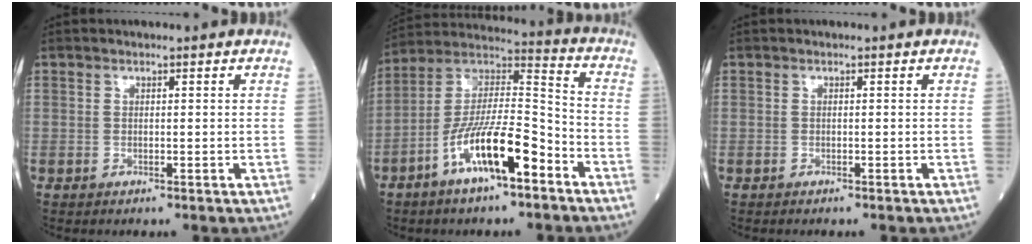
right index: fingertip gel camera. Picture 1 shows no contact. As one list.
[{"total": 14.4, "force": [-7.3, 3.1, 12.1], "torque": [-0.227, 0.009, -0.131]}, {"total": 0.6, "force": [-0.6, 0.1, 0.2], "torque": [0.002, 0.000, -0.011]}]